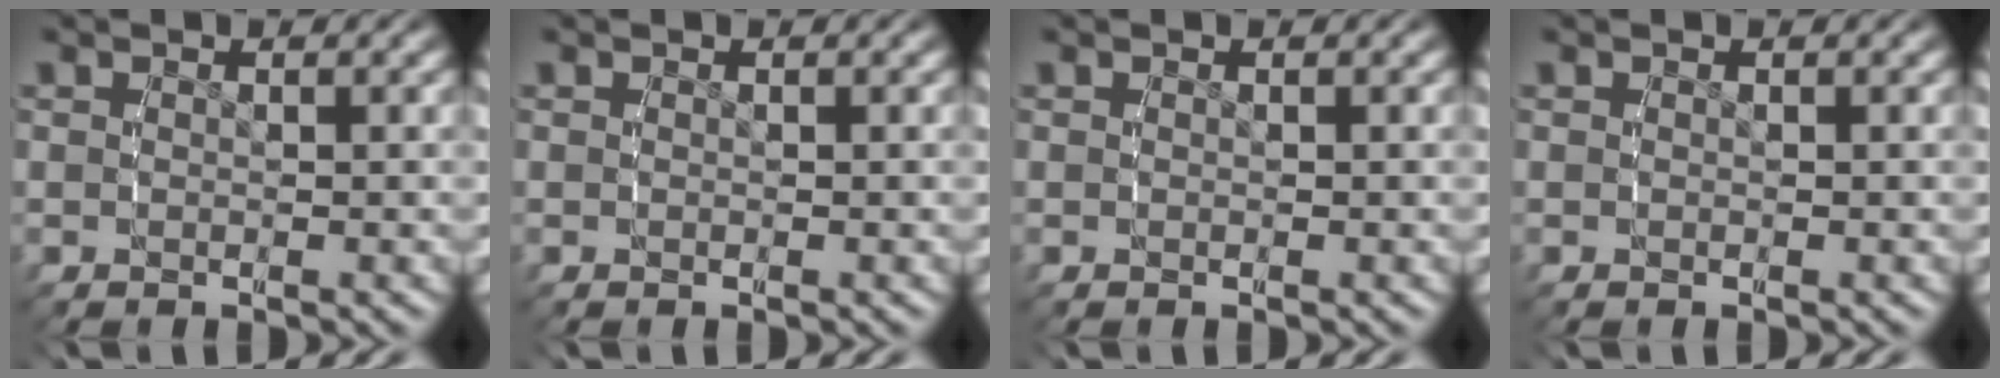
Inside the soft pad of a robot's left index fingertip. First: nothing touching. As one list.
[{"total": 0.0}, {"total": 0.0}, {"total": 0.0}]